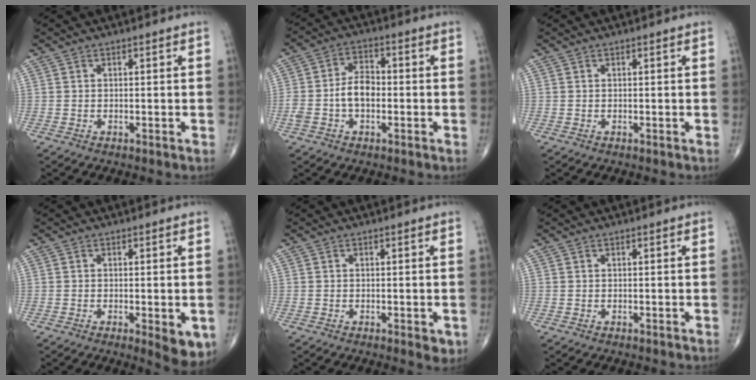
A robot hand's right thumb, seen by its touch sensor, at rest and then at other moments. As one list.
[{"total": 7.1, "force": [-1.1, 4.4, 5.4], "torque": [-0.101, 0.026, -0.025]}, {"total": 0.0}, {"total": 6.1, "force": [-1.9, 2.0, 5.4], "torque": [-0.062, -0.013, -0.022]}, {"total": 2.5, "force": [-0.7, 1.0, 2.2], "torque": [-0.021, -0.004, -0.008]}, {"total": 0.0}]